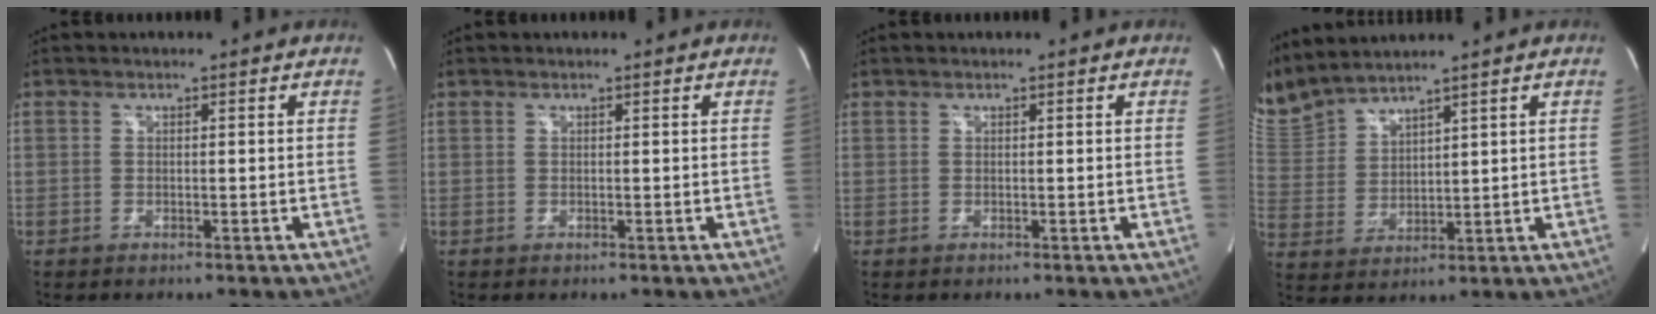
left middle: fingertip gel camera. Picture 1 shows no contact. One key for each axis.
{"total": 0.0}
{"total": 0.0}
{"total": 9.3, "fx": 9.0, "fy": 0.2, "fz": 2.2, "tx": -0.076, "ty": 0.011, "tz": 0.203}